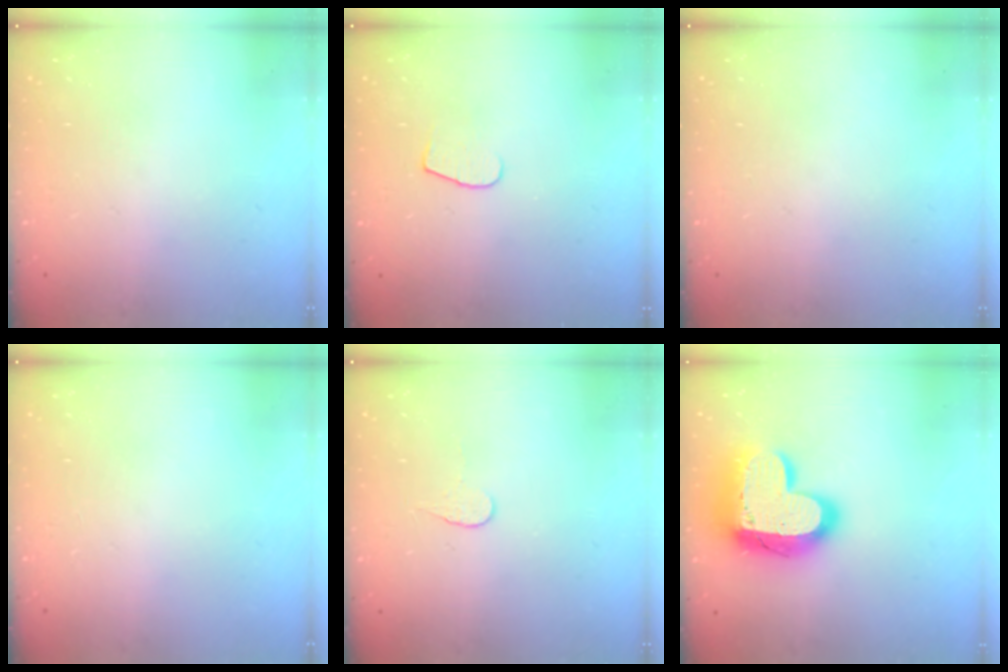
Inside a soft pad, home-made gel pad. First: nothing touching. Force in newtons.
{"total": 5.9, "press": 5.9, "slide": 0.6}
{"total": 0.0}
{"total": 0.0}
{"total": 3.9, "press": 3.9, "slide": 0.4}
{"total": 20.4, "press": 20.3, "slide": 1.6}